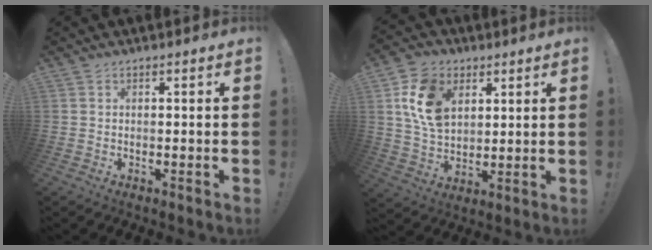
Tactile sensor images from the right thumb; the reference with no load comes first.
{"total": 15.1, "force": [5.6, 11.0, 8.7], "torque": [-0.152, -0.011, 0.109]}